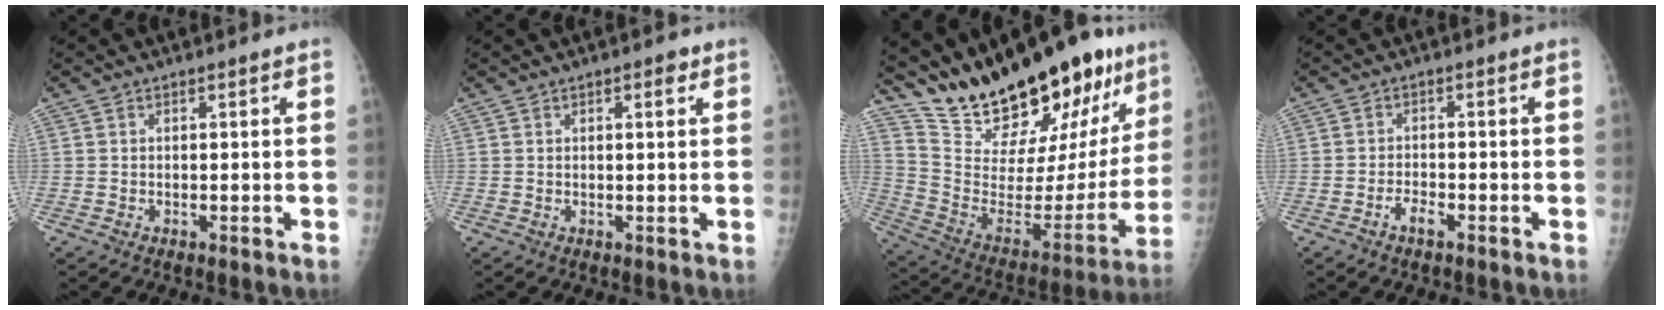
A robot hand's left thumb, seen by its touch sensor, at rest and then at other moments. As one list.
[{"total": 2.0, "force": [1.1, 0.8, 1.5], "torque": [-0.015, -0.002, 0.013]}, {"total": 29.4, "force": [22.7, 9.9, 15.8], "torque": [-0.218, -0.104, 0.354]}, {"total": 2.2, "force": [-1.4, 0.9, 1.4], "torque": [-0.026, 0.007, -0.028]}]